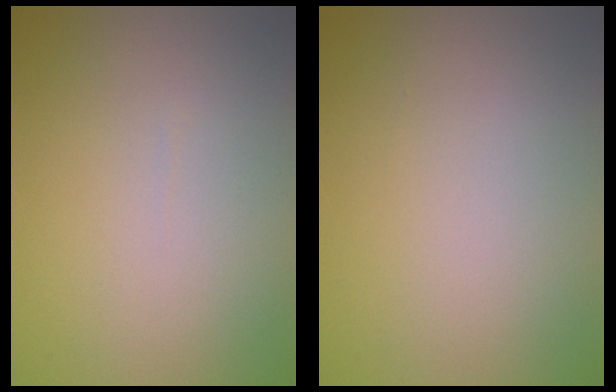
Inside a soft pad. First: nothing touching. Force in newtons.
{"total": 0.0}